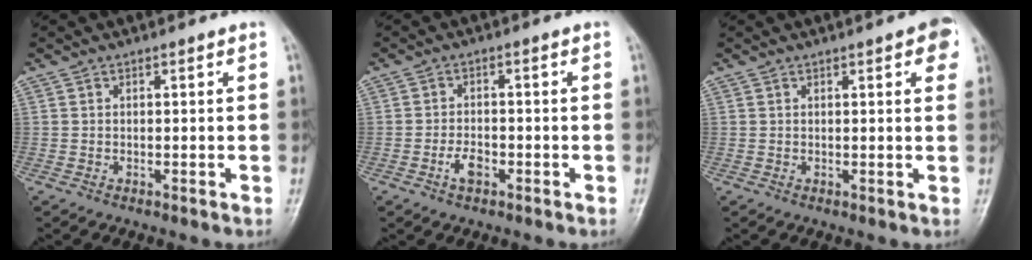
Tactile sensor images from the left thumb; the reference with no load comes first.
{"total": 2.7, "force": [-1.4, 1.5, 1.7], "torque": [-0.030, 0.010, -0.027]}
{"total": 4.5, "force": [2.0, 1.2, 3.9], "torque": [-0.034, 0.000, 0.017]}